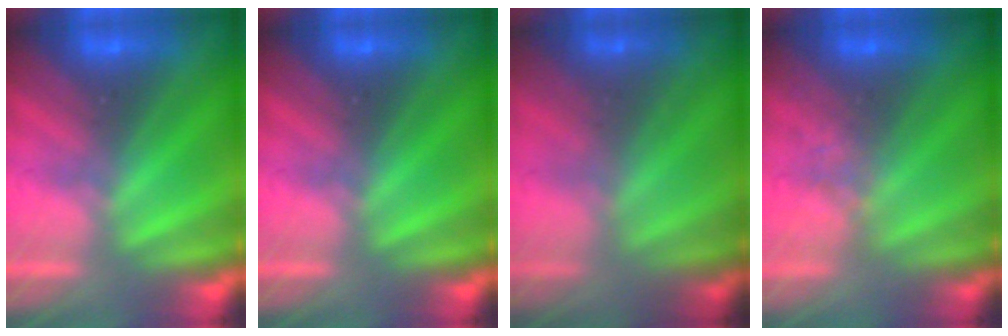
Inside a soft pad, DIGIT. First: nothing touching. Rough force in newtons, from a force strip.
{"total": 0.0}
{"total": 1.8}
{"total": 2.3}